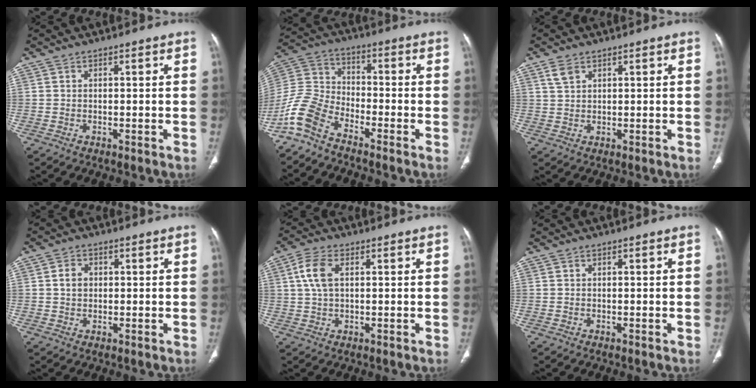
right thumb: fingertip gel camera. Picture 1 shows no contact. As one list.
[{"total": 9.4, "force": [-7.2, 4.0, 4.5], "torque": [-0.109, 0.047, -0.159]}, {"total": 2.6, "force": [1.6, 1.5, 1.4], "torque": [-0.029, -0.001, 0.039]}, {"total": 3.2, "force": [0.4, 2.5, 1.9], "torque": [-0.025, 0.004, 0.006]}, {"total": 5.9, "force": [1.5, 3.2, 4.8], "torque": [-0.110, 0.011, 0.029]}, {"total": 0.0}]